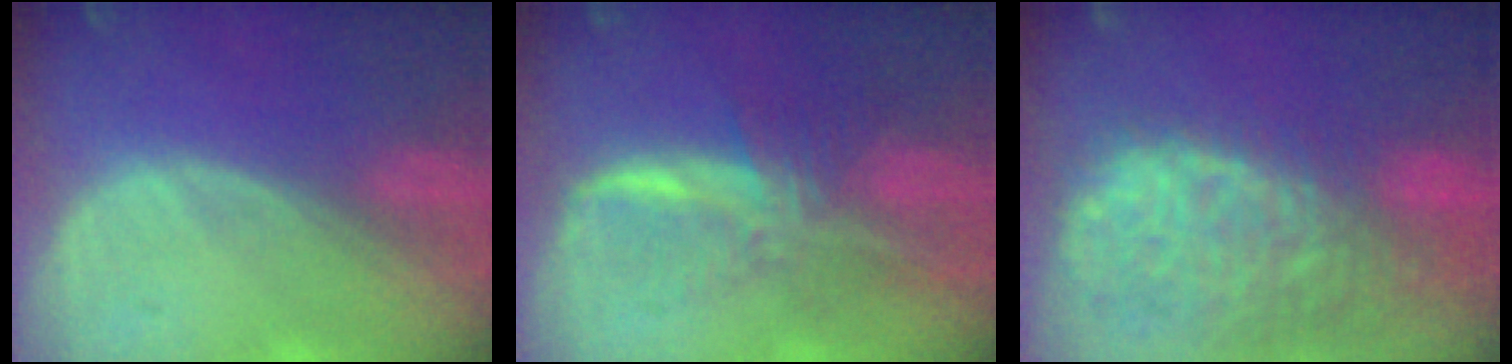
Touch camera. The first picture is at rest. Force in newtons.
{"total": 8.2, "press": 6.9, "slide": 4.4}
{"total": 13.8, "press": 11.2, "slide": 8.0}